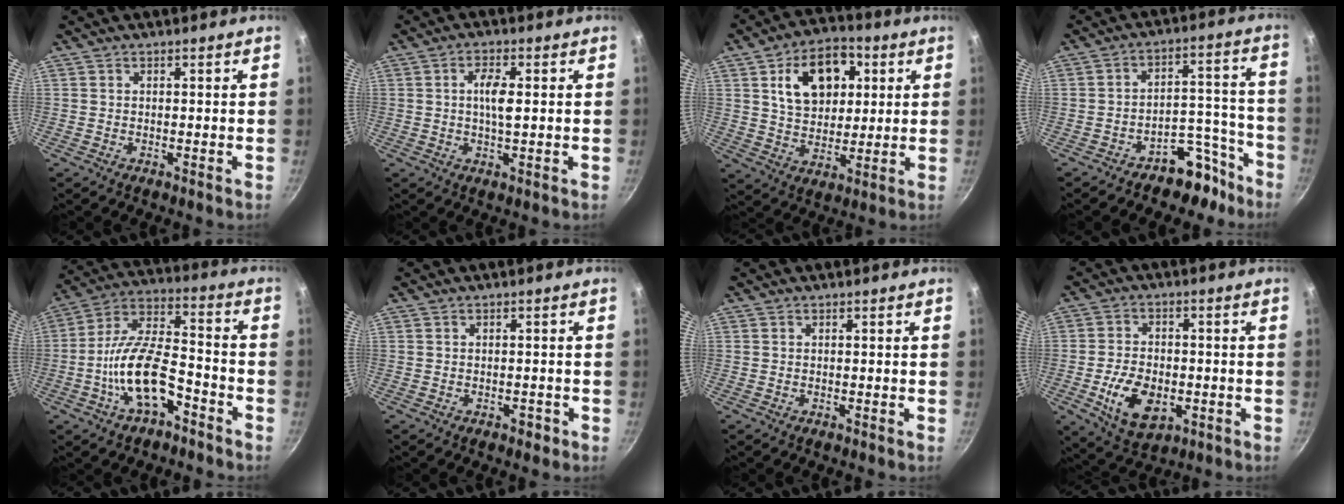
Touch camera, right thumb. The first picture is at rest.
{"total": 4.8, "force": [0.6, 1.7, 4.5], "torque": [-0.082, -0.002, 0.008]}
{"total": 14.4, "force": [4.6, 9.6, 9.7], "torque": [-0.120, -0.006, 0.077]}
{"total": 9.3, "force": [-6.9, 4.7, 4.0], "torque": [-0.024, 0.097, -0.109]}
{"total": 15.0, "force": [-5.9, 7.1, 11.8], "torque": [-0.221, 0.057, -0.106]}
{"total": 1.4, "force": [-0.7, 0.9, 0.7], "torque": [-0.003, 0.004, -0.009]}
{"total": 0.0}
{"total": 10.7, "force": [-3.0, 6.7, 7.8], "torque": [-0.124, 0.005, -0.043]}